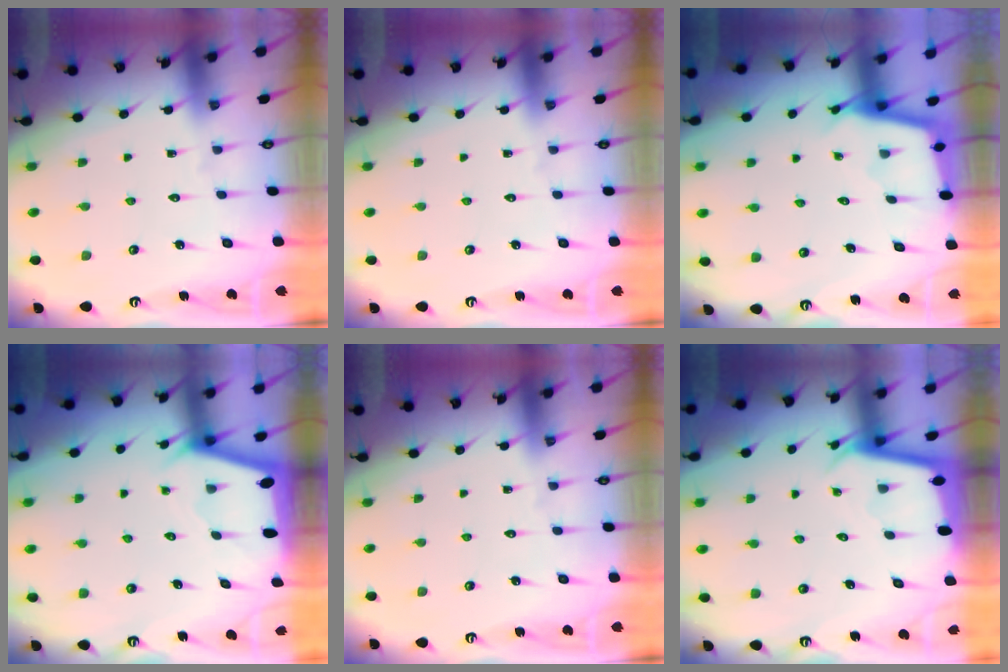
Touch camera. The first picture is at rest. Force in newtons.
{"total": 0.0}
{"total": 2.3, "press": 2.3, "slide": 0.2}
{"total": 3.2, "press": 3.2, "slide": 0.2}
{"total": 0.0}
{"total": 2.3, "press": 2.3, "slide": 0.1}